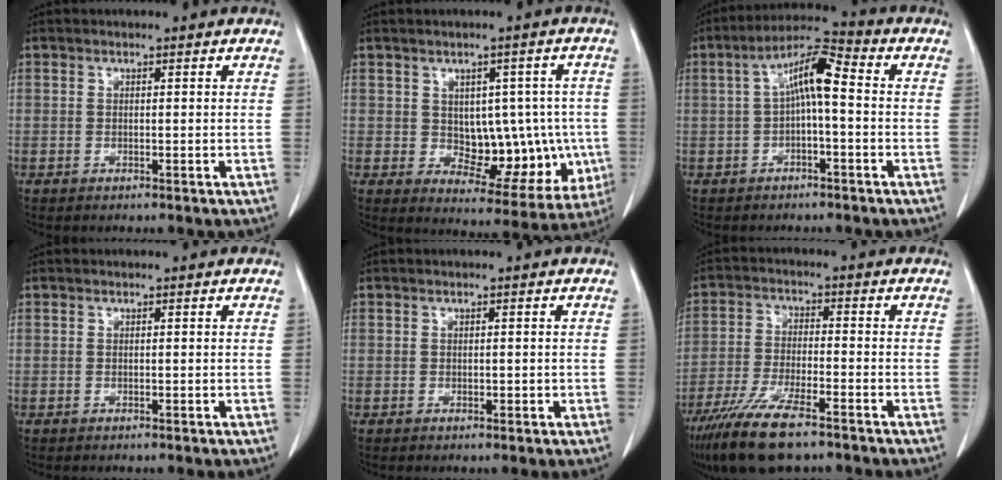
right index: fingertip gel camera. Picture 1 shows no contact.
{"total": 11.9, "force": [-0.6, 6.9, 9.6], "torque": [-0.106, 0.019, 0.019]}
{"total": 7.9, "force": [0.3, 1.6, 7.7], "torque": [-0.141, 0.033, 0.001]}
{"total": 0.0}
{"total": 0.9, "force": [-0.1, 0.6, 0.7], "torque": [-0.007, 0.000, 0.000]}
{"total": 11.8, "force": [-8.5, 2.4, 7.9], "torque": [-0.150, -0.027, -0.149]}